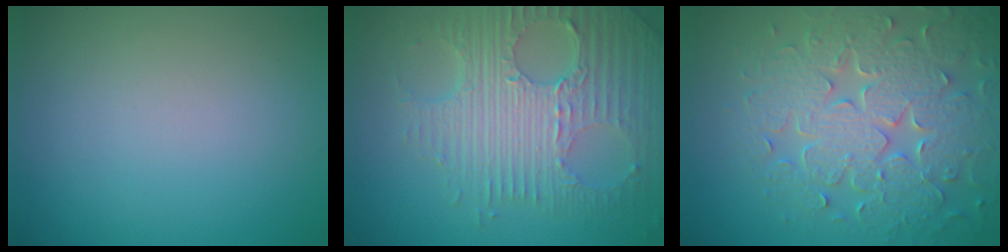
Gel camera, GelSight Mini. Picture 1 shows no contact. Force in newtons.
{"total": 8.0, "press": 5.7, "slide": 5.6}
{"total": 8.1, "press": 6.2, "slide": 5.1}